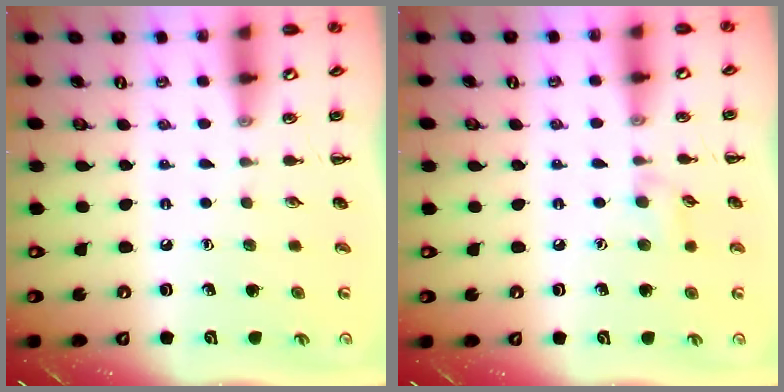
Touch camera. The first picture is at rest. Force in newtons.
{"total": 6.4, "press": 5.9, "slide": 2.4}